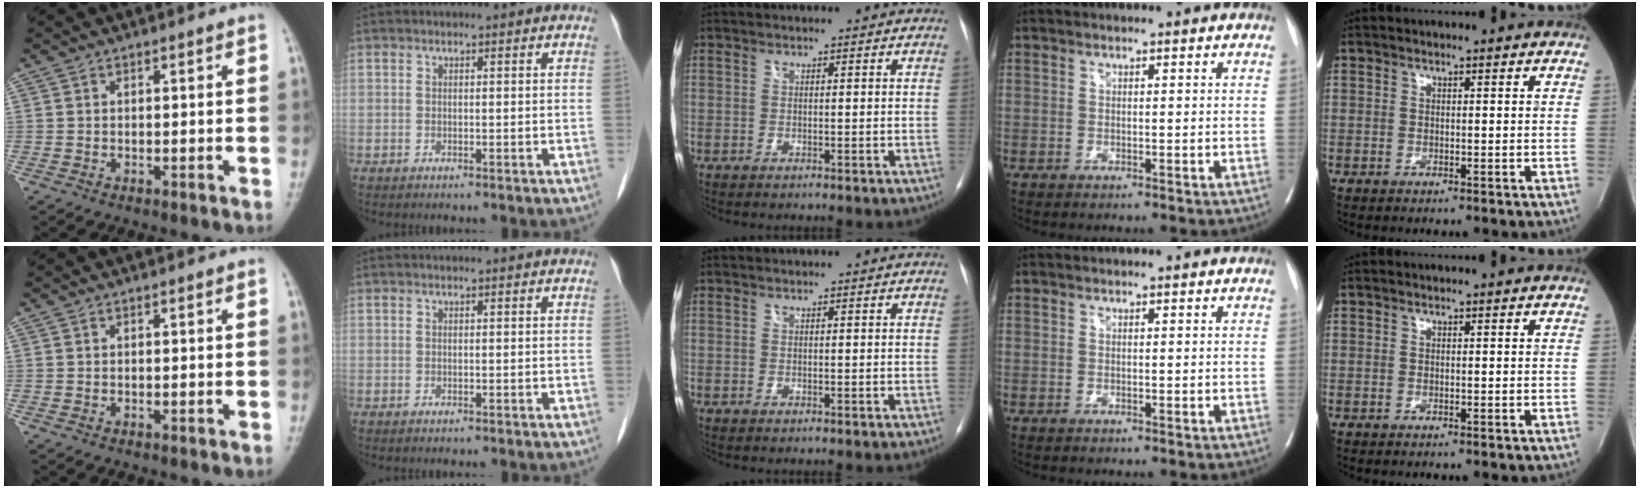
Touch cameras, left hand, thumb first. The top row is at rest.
{}